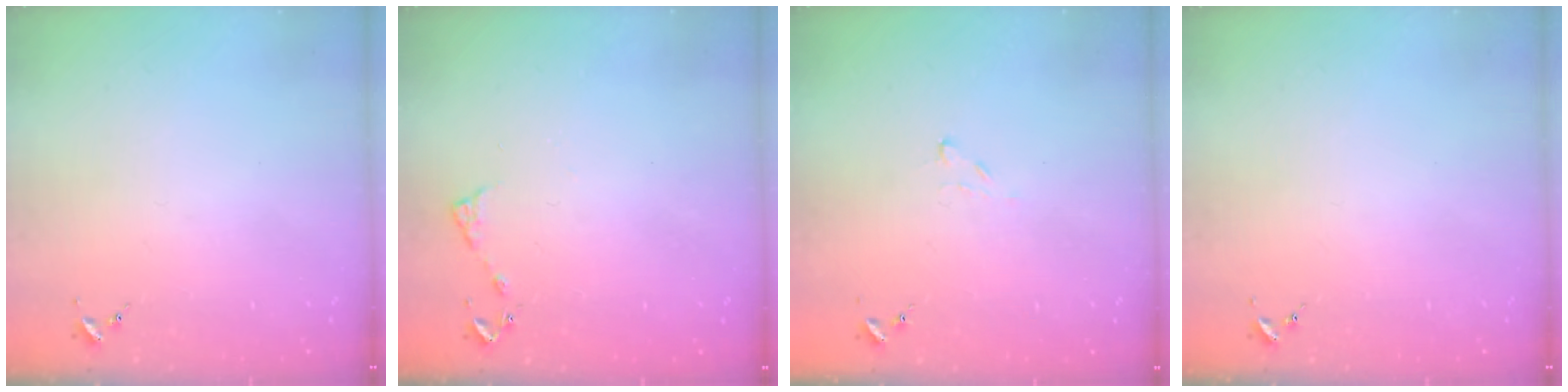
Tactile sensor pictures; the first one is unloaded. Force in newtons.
{"total": 5.3, "press": 5.3, "slide": 0.6}
{"total": 4.7, "press": 4.6, "slide": 0.7}
{"total": 0.0}